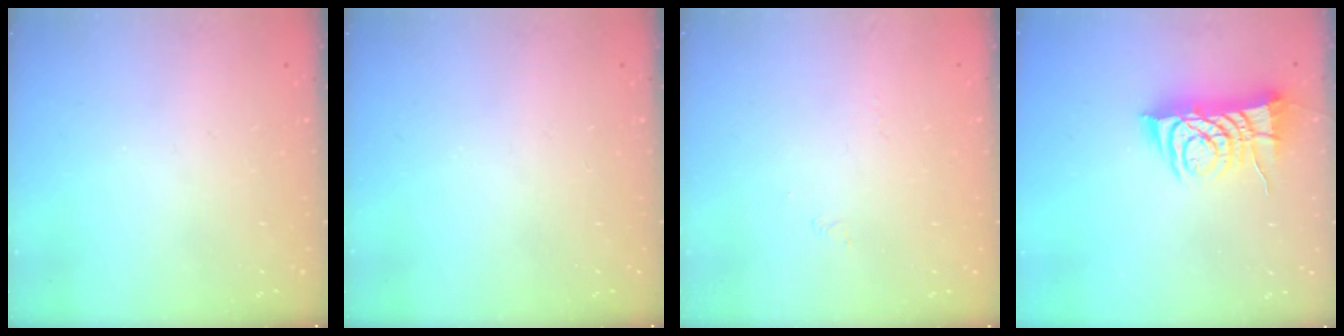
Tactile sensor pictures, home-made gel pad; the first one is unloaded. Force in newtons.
{"total": 0.0}
{"total": 1.7, "press": 1.6, "slide": 0.4}
{"total": 9.2, "press": 9.1, "slide": 1.1}